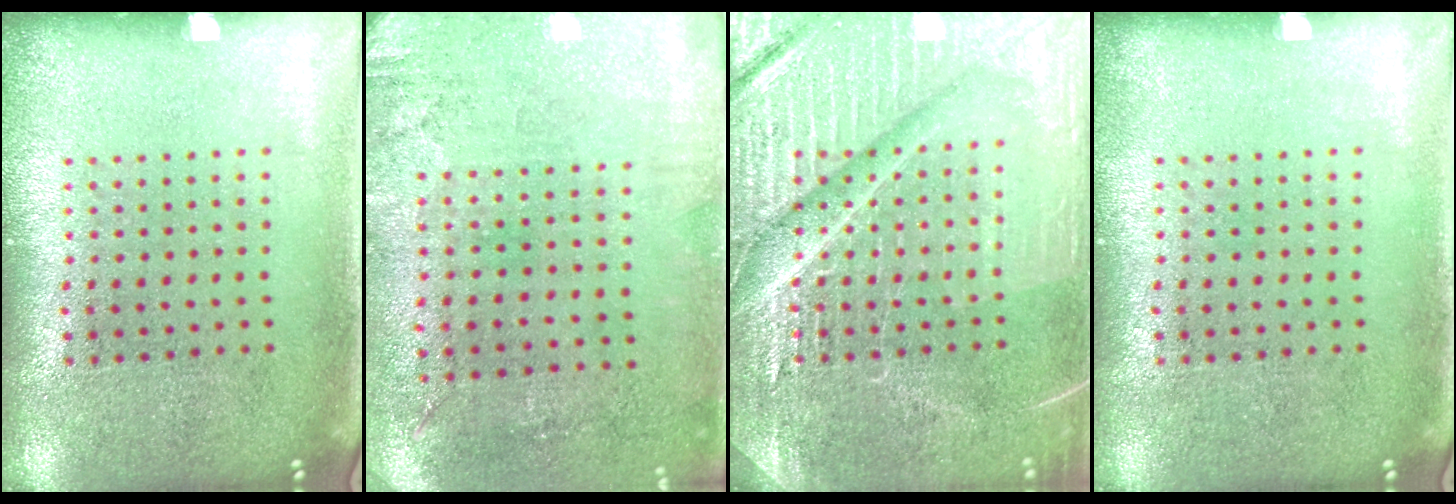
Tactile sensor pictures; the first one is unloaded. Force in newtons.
{"total": 2.9, "press": 2.4, "slide": 1.7}
{"total": 7.3, "press": 7.3, "slide": 0.9}
{"total": 0.0}